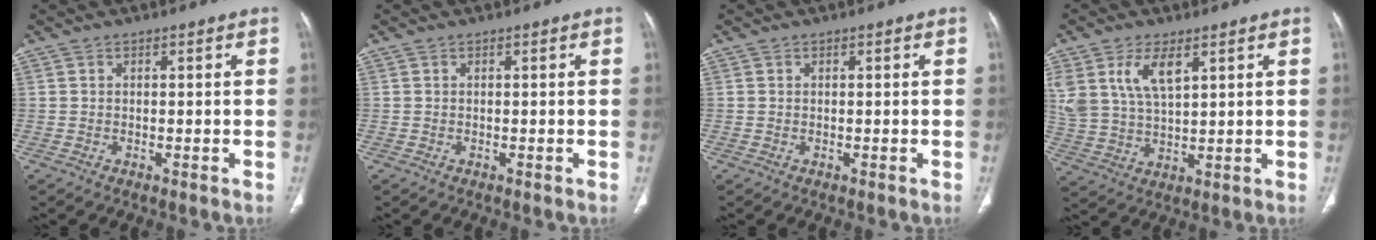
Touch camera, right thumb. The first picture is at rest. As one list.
[{"total": 0.0}, {"total": 0.0}, {"total": 9.6, "force": [4.6, 4.7, 7.0], "torque": [-0.142, -0.012, 0.100]}]